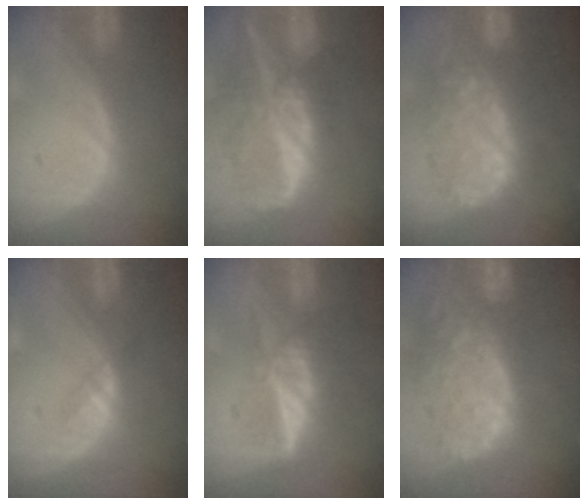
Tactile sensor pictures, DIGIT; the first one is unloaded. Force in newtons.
{"total": 9.5, "press": 8.2, "slide": 4.7}
{"total": 11.9, "press": 11.8, "slide": 1.4}
{"total": 1.3, "press": 1.3, "slide": 0.2}
{"total": 6.1, "press": 5.3, "slide": 3.1}
{"total": 13.6, "press": 11.0, "slide": 7.9}